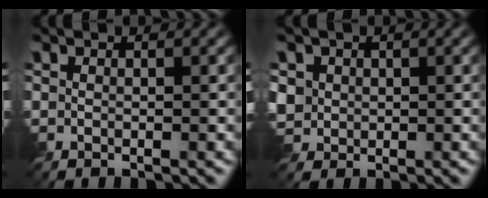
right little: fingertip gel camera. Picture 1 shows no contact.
{"total": 2.9, "force": [0.6, 2.7, 0.9], "torque": [-0.037, -0.002, 0.022]}